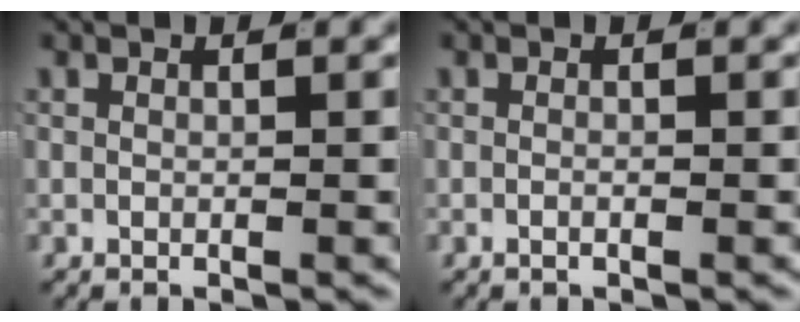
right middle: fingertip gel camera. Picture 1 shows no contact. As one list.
[{"total": 0.6, "force": [-0.5, 0.2, 0.3], "torque": [-0.007, 0.001, -0.010]}]